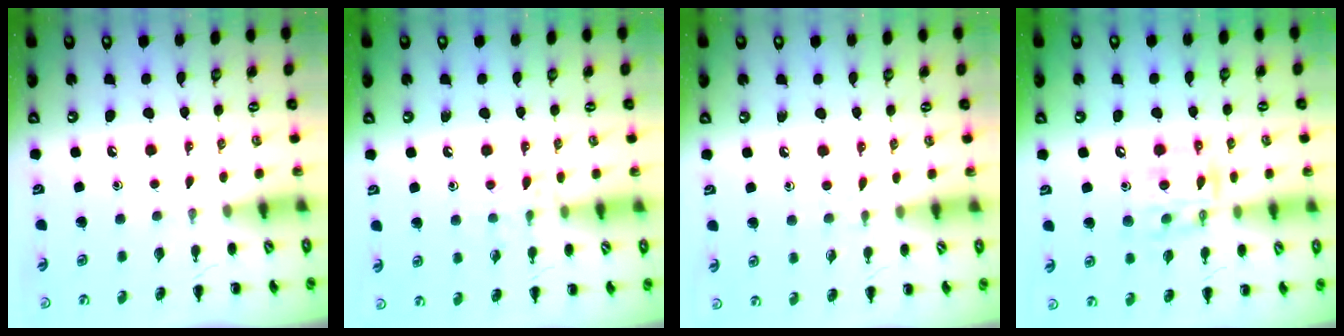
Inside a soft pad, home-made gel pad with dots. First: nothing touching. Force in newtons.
{"total": 8.0, "press": 7.9, "slide": 1.3}
{"total": 4.1, "press": 3.9, "slide": 1.5}
{"total": 13.2, "press": 12.9, "slide": 2.8}